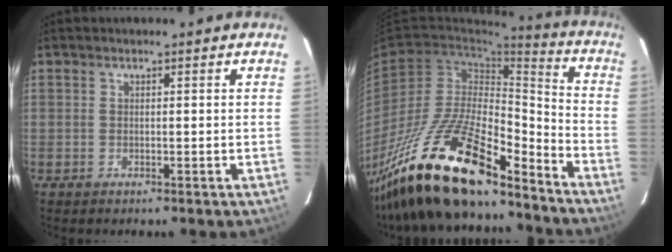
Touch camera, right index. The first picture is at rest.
{"total": 24.4, "force": [-18.5, 6.8, 14.4], "torque": [-0.270, -0.021, -0.324]}